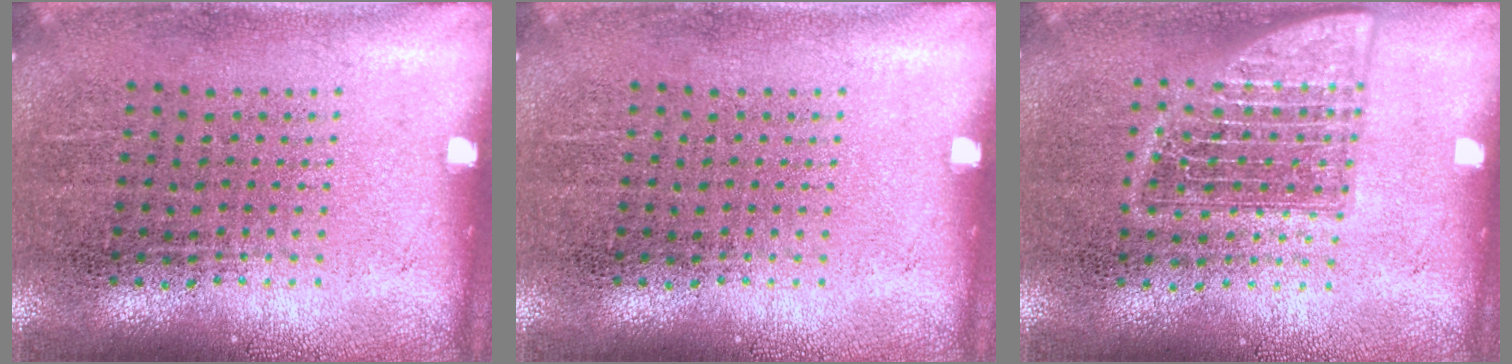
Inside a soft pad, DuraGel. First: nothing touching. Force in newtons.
{"total": 0.0}
{"total": 2.5, "press": 2.5, "slide": 0.4}